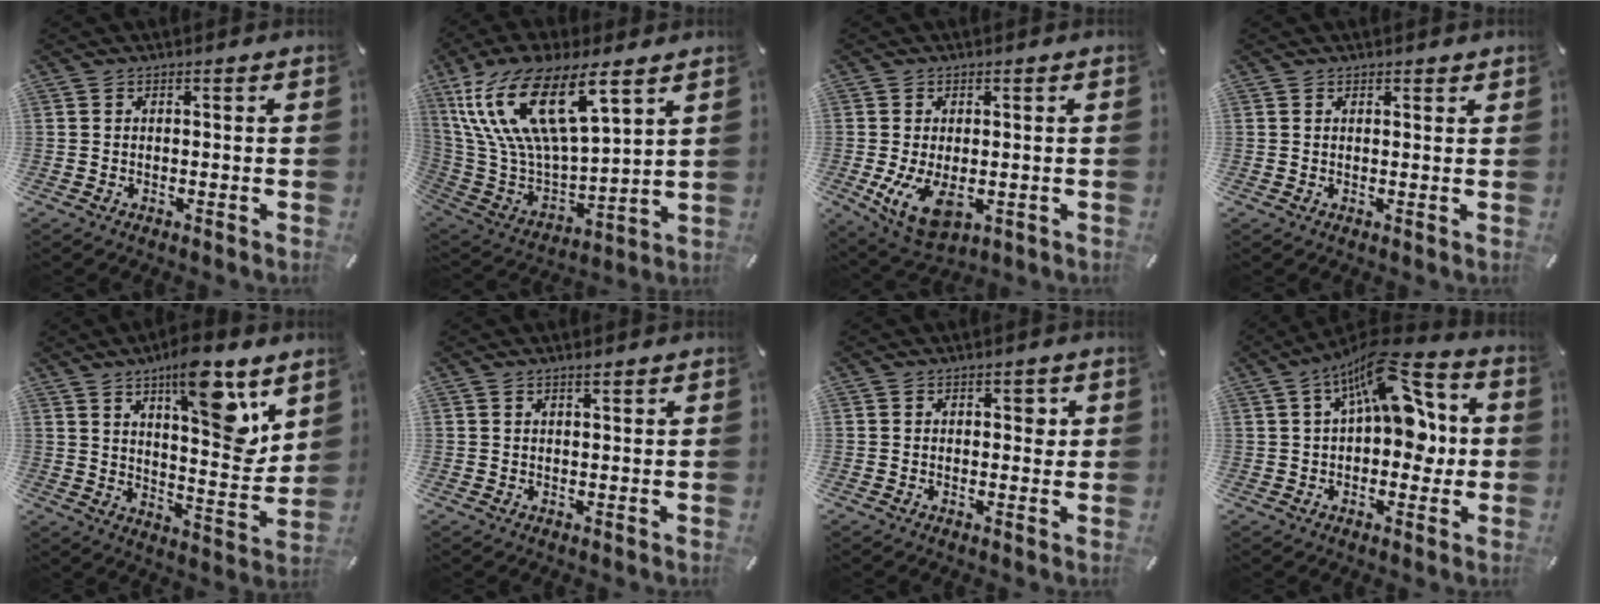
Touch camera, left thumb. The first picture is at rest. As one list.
[{"total": 21.5, "force": [12.1, 9.0, 15.3], "torque": [-0.327, -0.057, 0.208]}, {"total": 8.5, "force": [-1.0, 4.7, 6.9], "torque": [-0.137, -0.014, -0.015]}, {"total": 1.0, "force": [0.8, 0.5, 0.3], "torque": [0.002, -0.003, 0.014]}, {"total": 16.3, "force": [10.1, 5.0, 11.7], "torque": [-0.158, -0.073, 0.161]}, {"total": 1.4, "force": [1.1, 0.3, 0.8], "torque": [-0.017, -0.001, 0.020]}, {"total": 2.1, "force": [0.8, 1.3, 1.5], "torque": [0.001, -0.006, 0.005]}, {"total": 17.0, "force": [6.1, 8.6, 13.3], "torque": [-0.193, -0.026, 0.102]}]